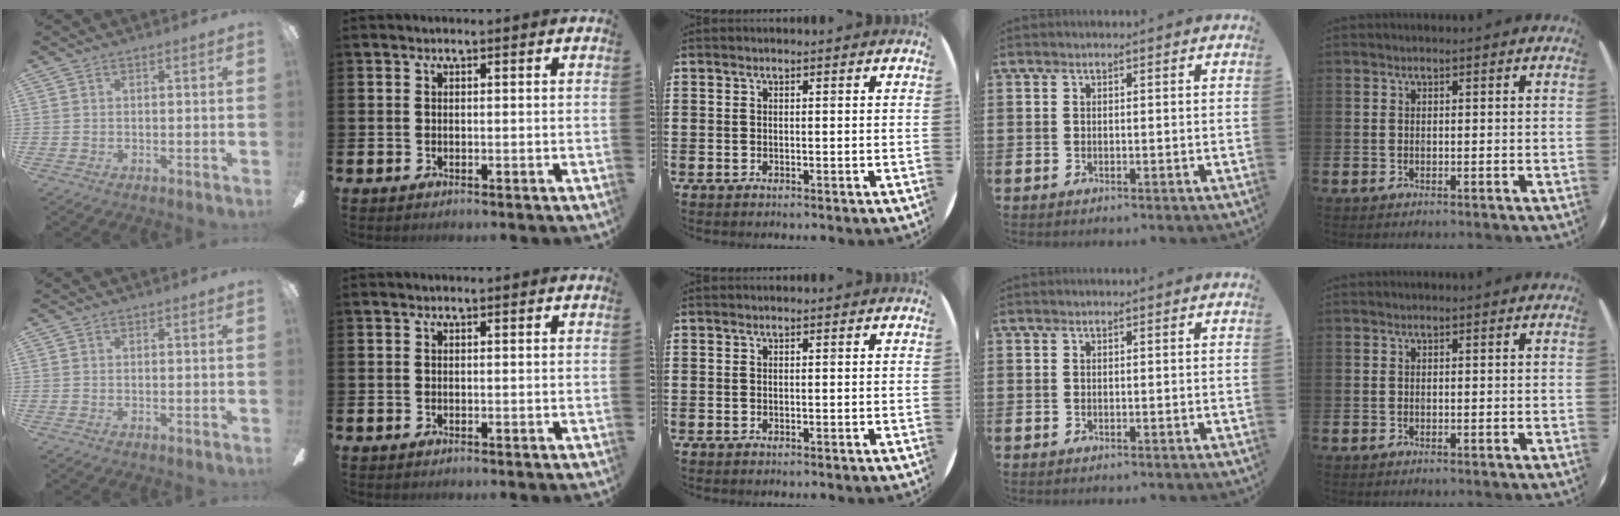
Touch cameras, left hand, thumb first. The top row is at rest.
{}